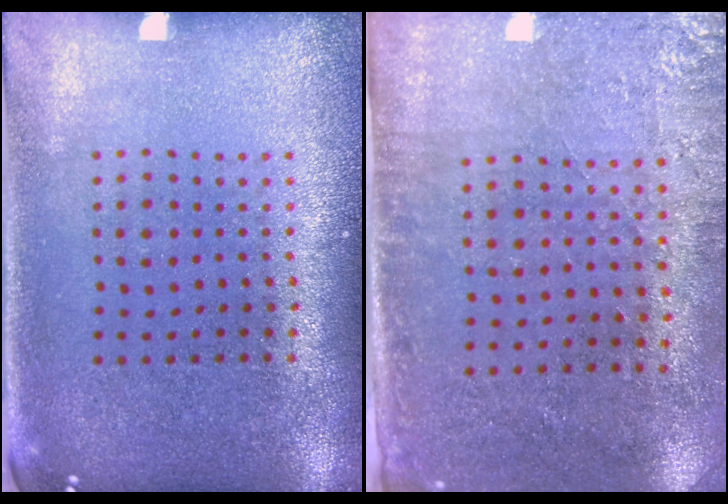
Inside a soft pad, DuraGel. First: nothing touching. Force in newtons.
{"total": 2.8, "press": 2.3, "slide": 1.6}